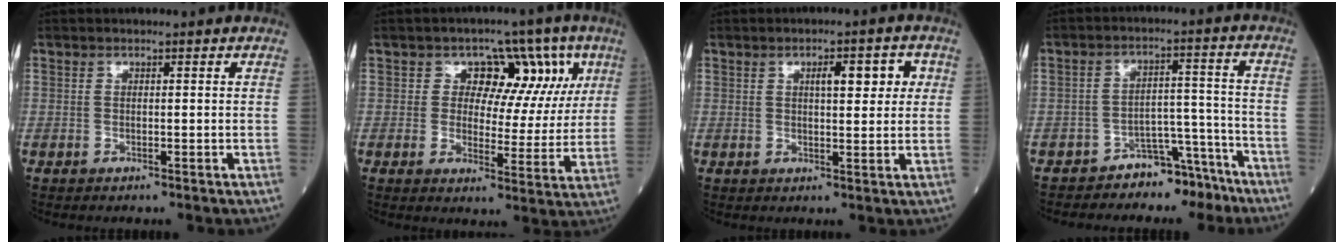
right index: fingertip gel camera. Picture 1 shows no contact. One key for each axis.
{"total": 9.9, "fx": 3.7, "fy": 6.6, "fz": 6.4, "tx": -0.054, "ty": 0.028, "tz": 0.050}
{"total": 5.2, "fx": 1.7, "fy": 1.6, "fz": 4.6, "tx": -0.064, "ty": 0.012, "tz": 0.024}
{"total": 6.5, "fx": -5.6, "fy": 3.1, "fz": 1.4, "tx": -0.006, "ty": 0.047, "tz": -0.087}